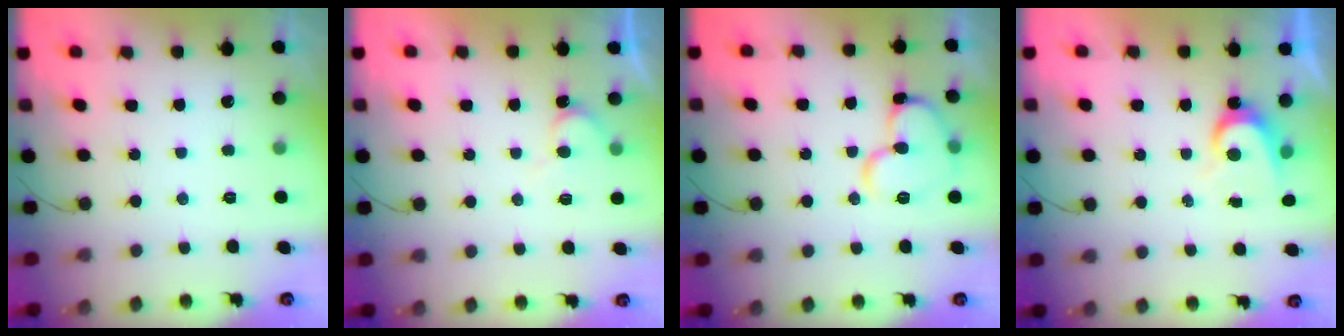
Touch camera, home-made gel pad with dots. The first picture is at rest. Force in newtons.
{"total": 5.9, "press": 5.9, "slide": 0.5}
{"total": 12.5, "press": 12.3, "slide": 1.9}
{"total": 4.8, "press": 4.8, "slide": 0.4}